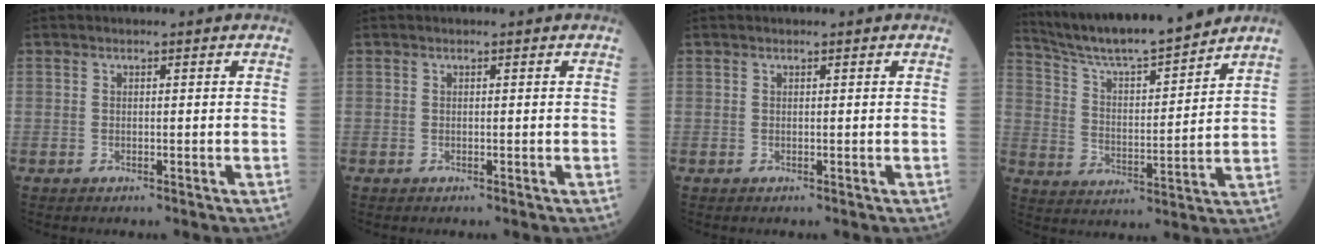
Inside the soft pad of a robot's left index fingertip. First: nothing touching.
{"total": 0.0}
{"total": 0.0}
{"total": 14.9, "force": [13.7, 0.0, 5.8], "torque": [-0.111, 0.004, 0.232]}